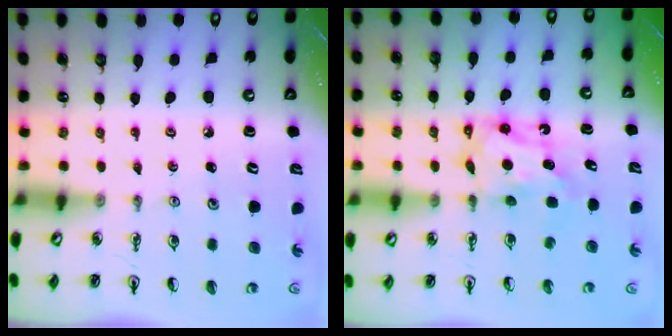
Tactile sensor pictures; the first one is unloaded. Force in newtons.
{"total": 6.4, "press": 6.4, "slide": 0.2}